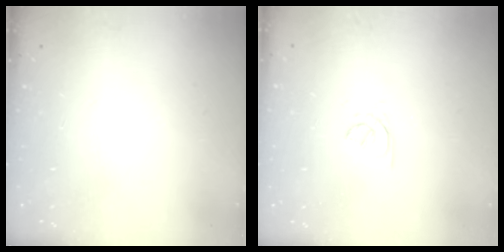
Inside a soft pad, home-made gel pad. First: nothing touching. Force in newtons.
{"total": 2.0, "press": 1.9, "slide": 0.5}